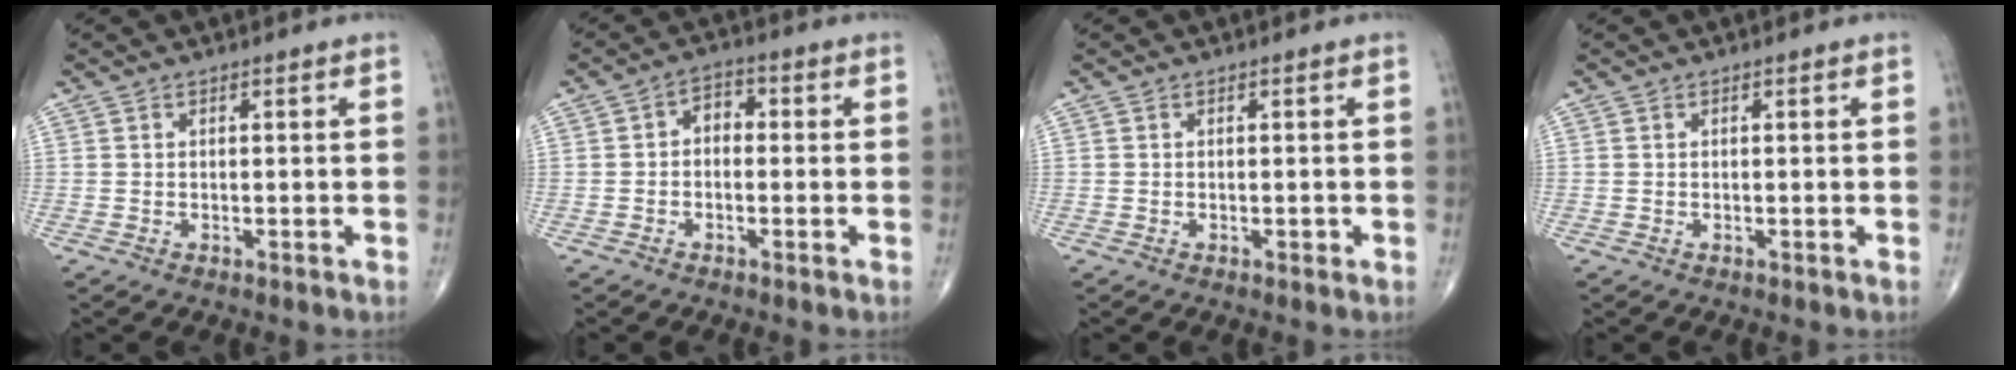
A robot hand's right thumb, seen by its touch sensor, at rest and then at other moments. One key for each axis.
{"total": 3.7, "fx": -0.3, "fy": 2.6, "fz": 2.6, "tx": -0.027, "ty": 0.016, "tz": -0.018}
{"total": 0.5, "fx": -0.2, "fy": 0.3, "fz": 0.4, "tx": -0.002, "ty": 0.000, "tz": -0.005}
{"total": 0.0}